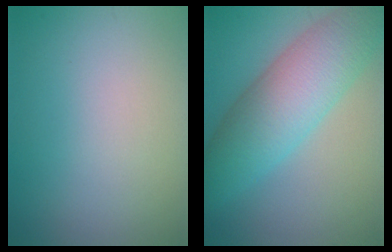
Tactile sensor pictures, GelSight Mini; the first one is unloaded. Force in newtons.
{"total": 7.9, "press": 7.9, "slide": 0.2}